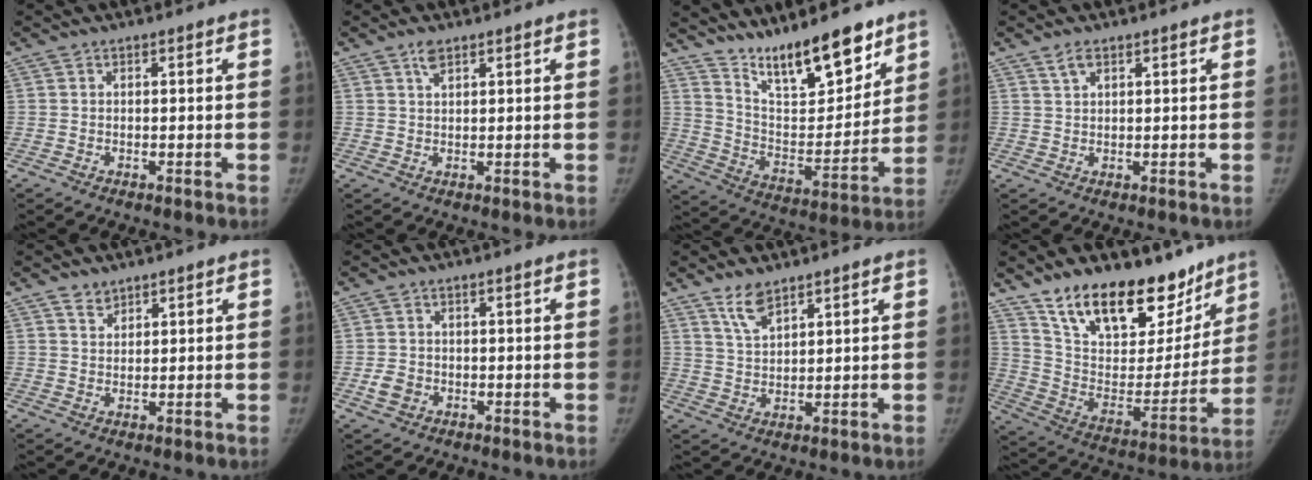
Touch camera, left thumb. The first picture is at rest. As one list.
[{"total": 2.2, "force": [1.5, 0.8, 1.3], "torque": [-0.023, -0.001, 0.031]}, {"total": 17.3, "force": [13.4, 5.1, 9.7], "torque": [-0.110, -0.089, 0.236]}, {"total": 2.0, "force": [1.4, 0.8, 1.2], "torque": [-0.022, -0.001, 0.031]}, {"total": 2.4, "force": [1.9, 1.4, 0.5], "torque": [0.003, -0.014, 0.034]}, {"total": 2.7, "force": [-0.9, 2.2, 1.3], "torque": [-0.019, 0.005, -0.011]}, {"total": 4.8, "force": [3.7, 1.7, 2.6], "torque": [-0.043, -0.023, 0.077]}, {"total": 25.3, "force": [17.9, 12.4, 12.9], "torque": [-0.157, -0.081, 0.297]}]